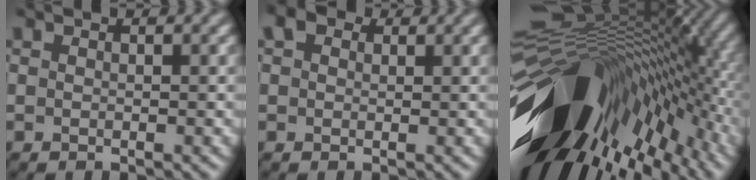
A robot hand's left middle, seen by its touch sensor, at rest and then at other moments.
{"total": 2.0, "force": [1.0, 1.4, 0.9], "torque": [-0.015, 0.005, 0.009]}
{"total": 18.2, "force": [-2.3, 9.8, 15.1], "torque": [-0.264, -0.005, -0.046]}